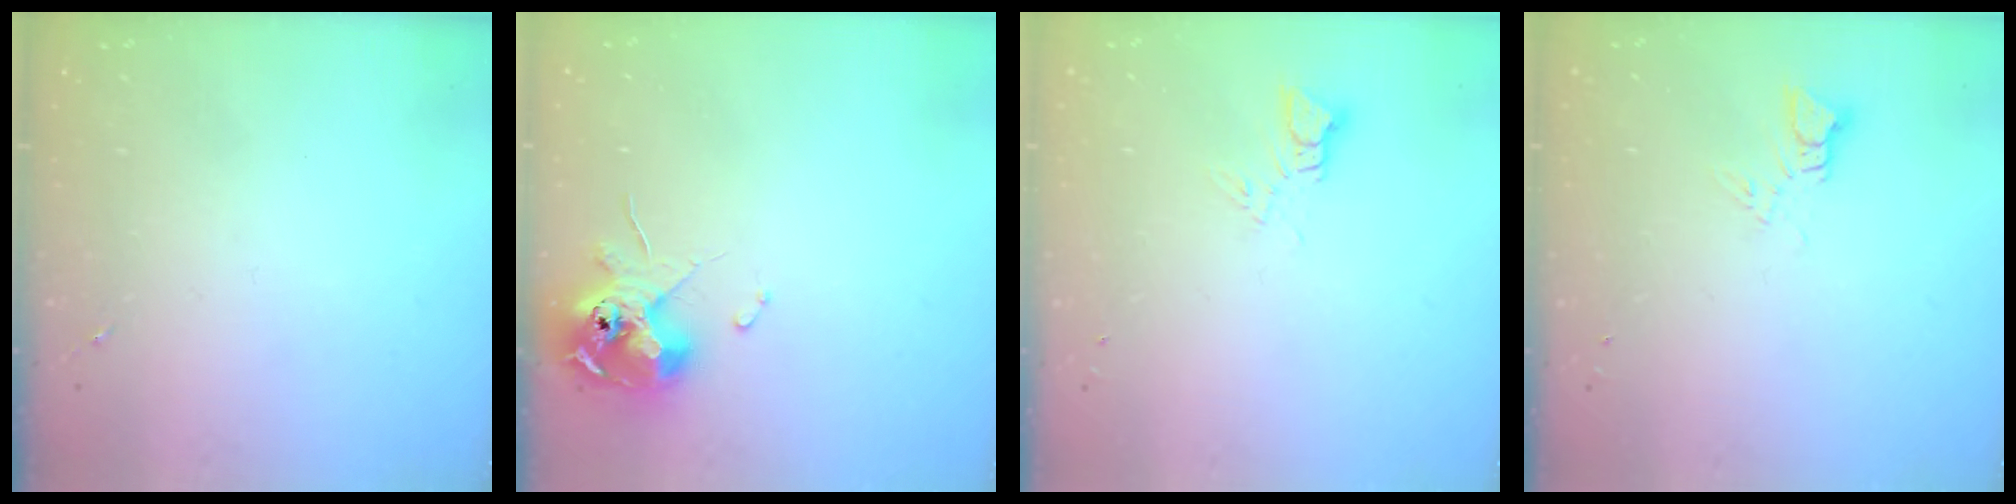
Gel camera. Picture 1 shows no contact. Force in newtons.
{"total": 10.8, "press": 10.7, "slide": 1.7}
{"total": 3.8, "press": 3.8, "slide": 0.3}
{"total": 3.8, "press": 3.8, "slide": 0.3}